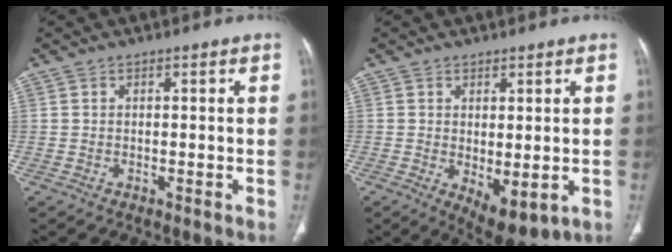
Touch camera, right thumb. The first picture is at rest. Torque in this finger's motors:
{"motor_torque": [-0.03, 0.29, 0.00, -0.20, 0.04]}